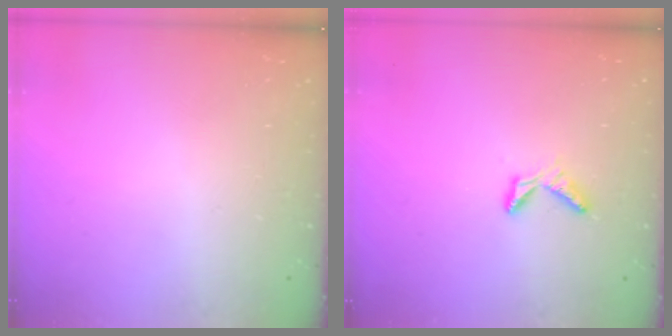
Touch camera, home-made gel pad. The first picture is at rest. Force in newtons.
{"total": 4.9, "press": 4.9, "slide": 0.6}